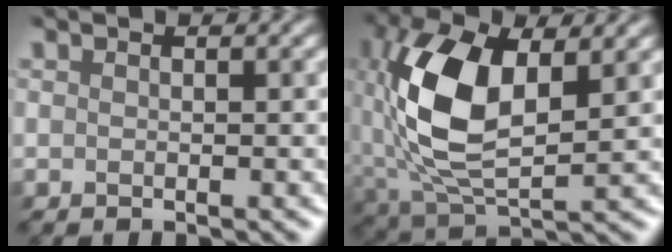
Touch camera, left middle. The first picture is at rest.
{"total": 10.0, "force": [0.9, 5.1, 8.5], "torque": [-0.205, 0.003, 0.015]}